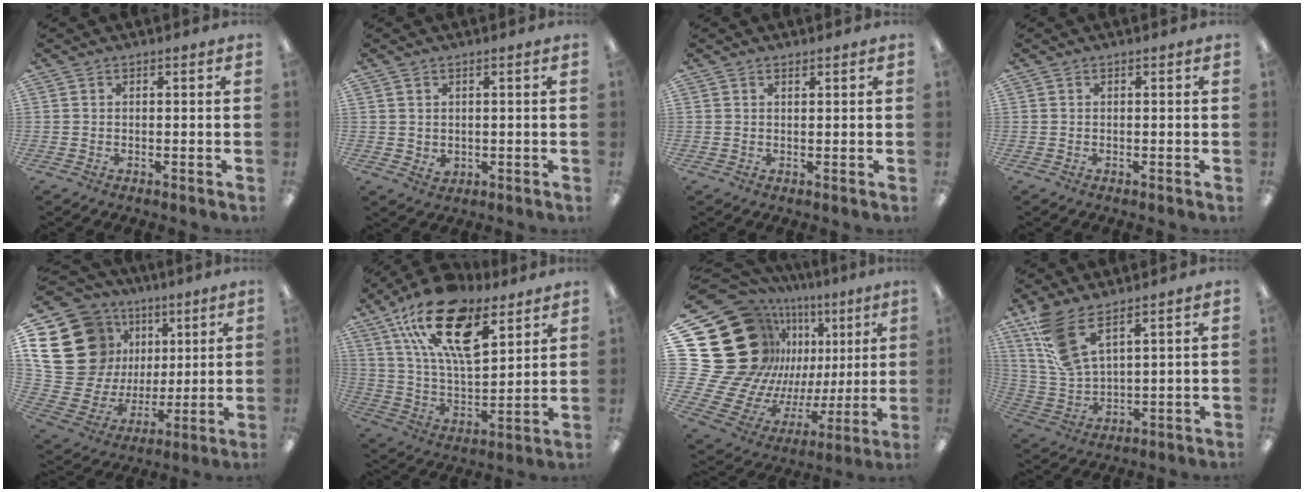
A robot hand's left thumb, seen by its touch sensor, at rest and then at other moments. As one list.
[{"total": 1.8, "force": [0.7, 1.6, 0.6], "torque": [-0.014, 0.002, 0.013]}, {"total": 0.7, "force": [0.7, 0.2, 0.2], "torque": [-0.004, 0.000, 0.013]}, {"total": 0.0}, {"total": 23.1, "force": [8.3, 18.8, 10.6], "torque": [-0.215, -0.049, 0.183]}, {"total": 22.2, "force": [12.9, 9.8, 15.2], "torque": [-0.265, -0.059, 0.226]}, {"total": 30.8, "force": [10.4, 22.5, 18.2], "torque": [-0.352, -0.108, 0.261]}, {"total": 10.8, "force": [7.3, 3.8, 7.0], "torque": [-0.150, -0.027, 0.142]}]